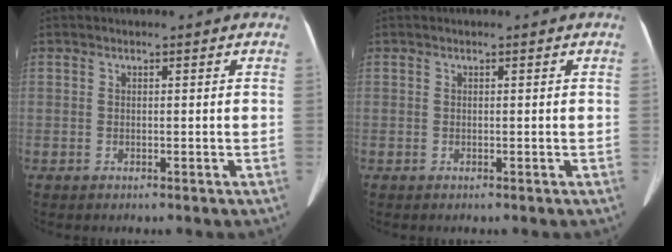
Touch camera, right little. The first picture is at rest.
{"total": 0.0}